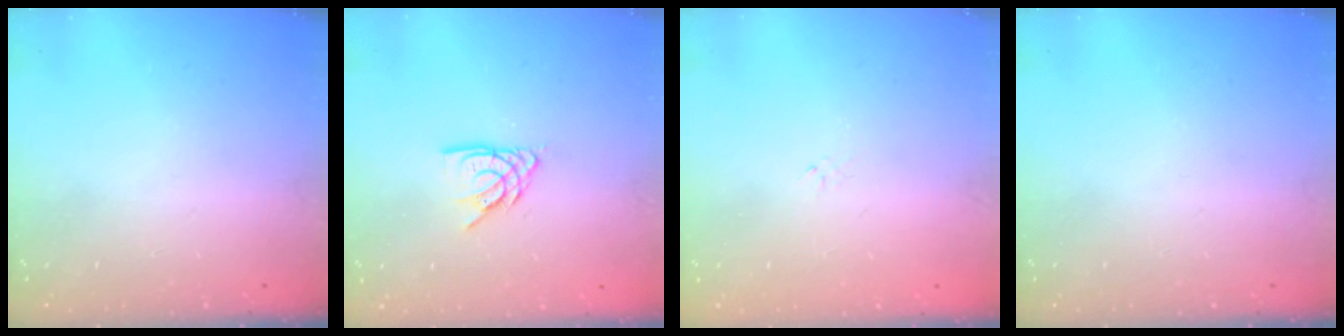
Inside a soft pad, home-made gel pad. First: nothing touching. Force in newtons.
{"total": 6.7, "press": 6.7, "slide": 0.6}
{"total": 1.2, "press": 1.2, "slide": 0.4}
{"total": 0.0}